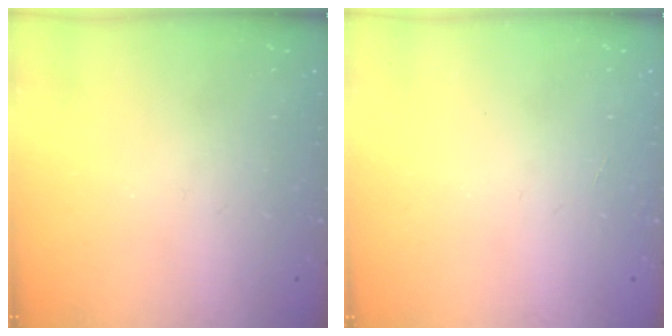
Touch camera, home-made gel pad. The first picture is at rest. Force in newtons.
{"total": 0.0}